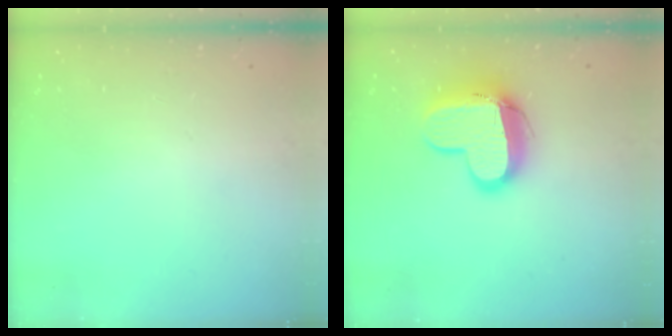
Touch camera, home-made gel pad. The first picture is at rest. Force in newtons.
{"total": 14.1, "press": 14.1, "slide": 1.1}